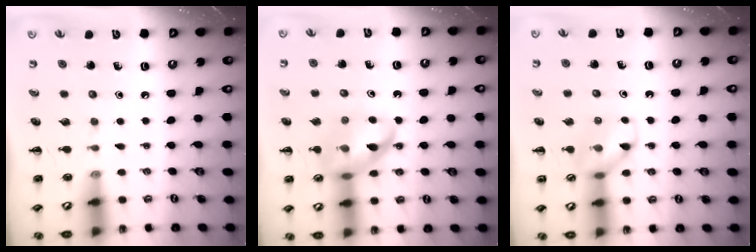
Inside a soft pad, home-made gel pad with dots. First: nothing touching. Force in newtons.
{"total": 13.5, "press": 13.4, "slide": 2.0}
{"total": 10.0, "press": 9.9, "slide": 0.7}